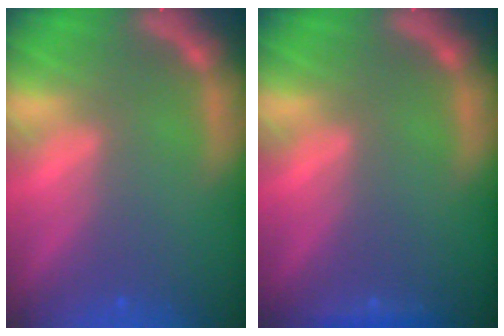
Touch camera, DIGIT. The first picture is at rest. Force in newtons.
{"total": 0.9}